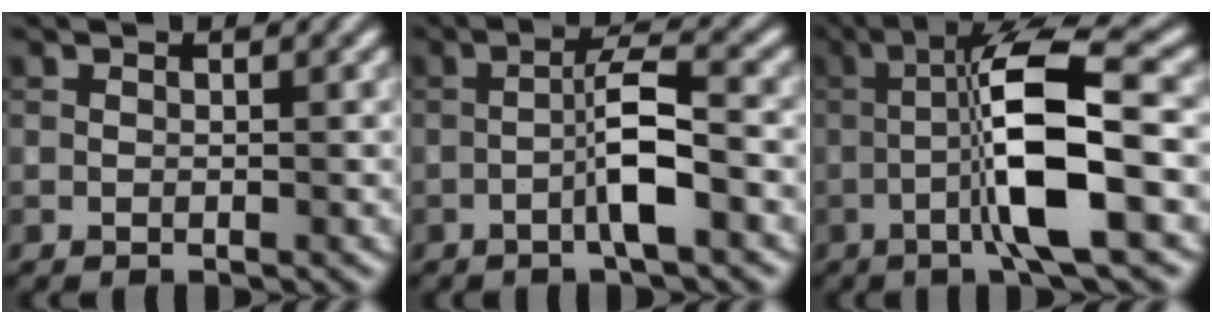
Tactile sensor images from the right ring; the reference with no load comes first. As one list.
[{"total": 4.2, "force": [-1.2, 0.5, 4.1], "torque": [-0.072, 0.013, -0.028]}, {"total": 9.1, "force": [-0.8, 1.7, 8.9], "torque": [-0.150, 0.014, -0.021]}]